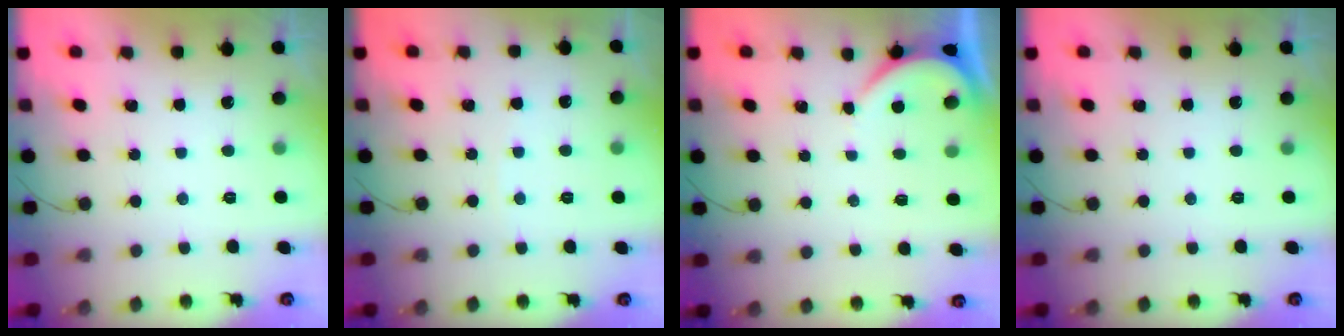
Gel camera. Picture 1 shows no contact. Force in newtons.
{"total": 2.4, "press": 2.3, "slide": 0.3}
{"total": 2.2, "press": 2.2, "slide": 0.2}
{"total": 0.0}